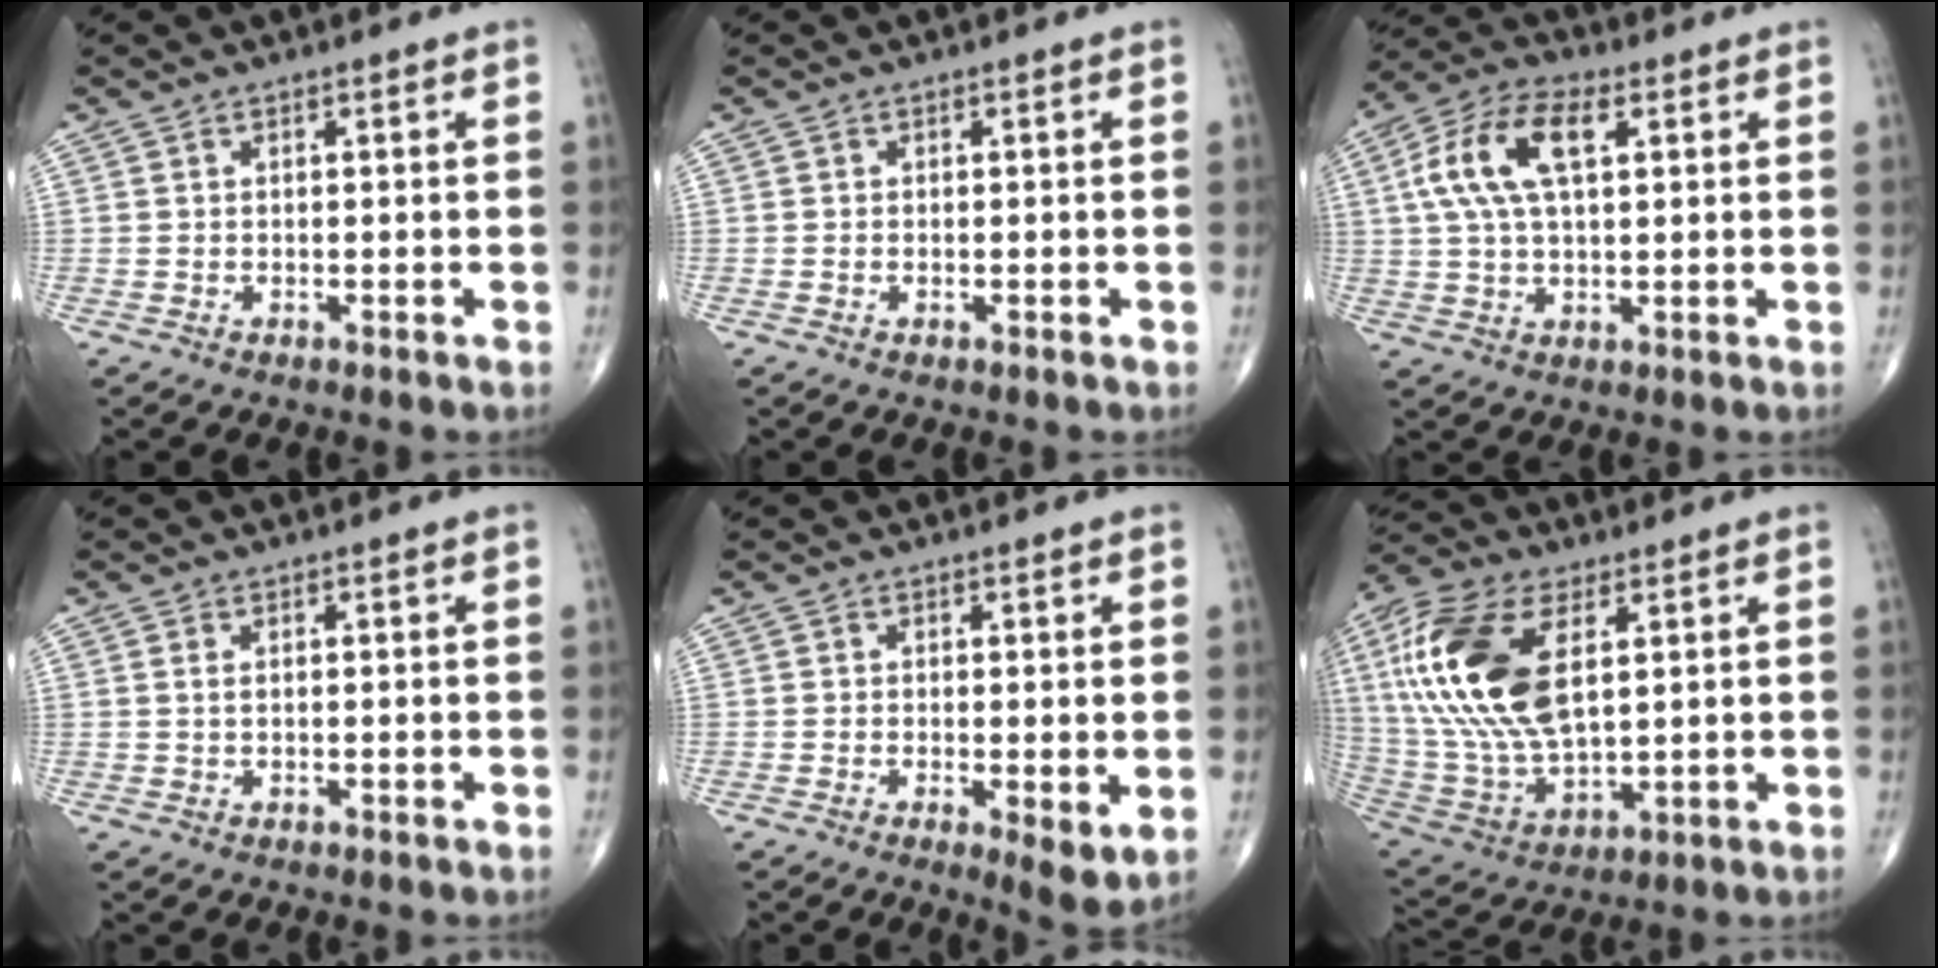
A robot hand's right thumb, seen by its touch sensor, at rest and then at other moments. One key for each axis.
{"total": 0.0}
{"total": 12.9, "fx": 3.5, "fy": 6.5, "fz": 10.6, "tx": -0.215, "ty": 0.020, "tz": 0.063}
{"total": 0.9, "fx": 0.3, "fy": 0.4, "fz": 0.7, "tx": -0.019, "ty": 0.005, "tz": 0.008}
{"total": 4.5, "fx": -0.6, "fy": 1.4, "fz": 4.2, "tx": -0.068, "ty": -0.016, "tz": -0.013}
{"total": 22.3, "fx": 5.9, "fy": 11.4, "fz": 18.2, "tx": -0.384, "ty": -0.016, "tz": 0.110}